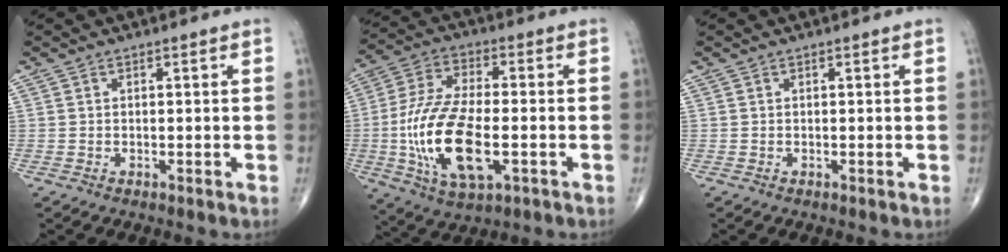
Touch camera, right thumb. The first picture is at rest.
{"total": 17.9, "force": [-3.6, 7.9, 15.6], "torque": [-0.321, 0.009, -0.061]}
{"total": 0.0}